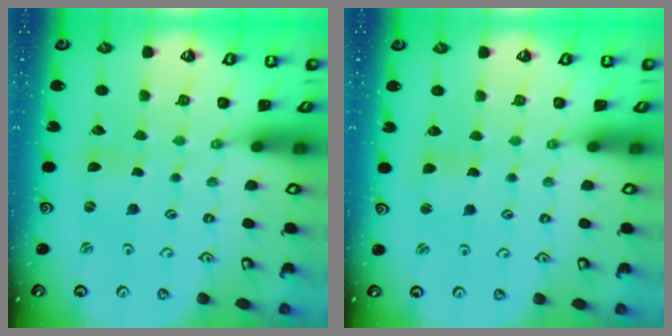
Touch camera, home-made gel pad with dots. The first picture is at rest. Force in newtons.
{"total": 0.9, "press": 0.9, "slide": 0.3}